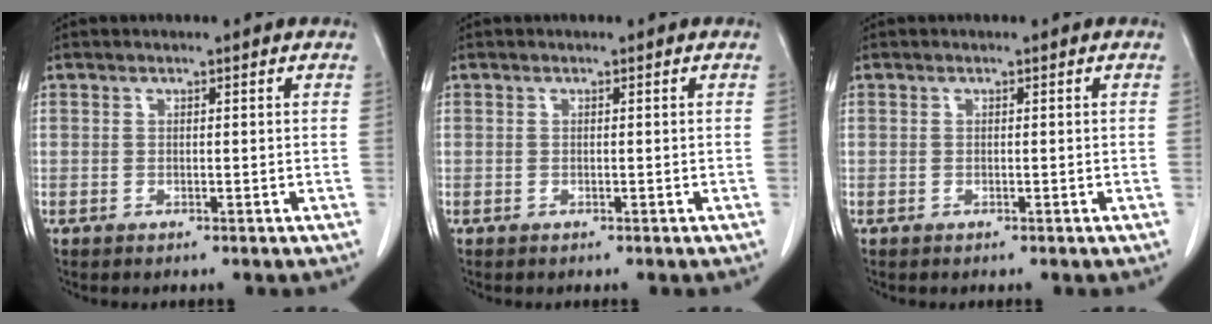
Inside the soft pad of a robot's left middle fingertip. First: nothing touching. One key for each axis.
{"total": 0.0}
{"total": 0.0}